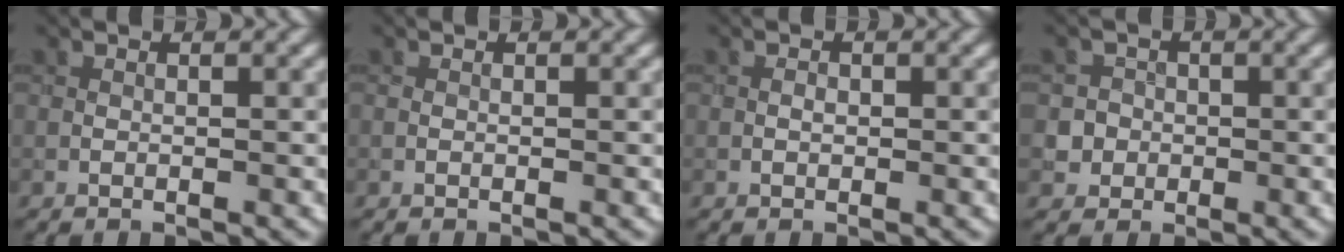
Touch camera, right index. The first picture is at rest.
{"total": 0.0}
{"total": 0.6, "force": [-0.1, 0.3, 0.4], "torque": [-0.007, 0.002, -0.003]}
{"total": 3.0, "force": [-0.8, 2.8, 0.5], "torque": [0.016, 0.007, -0.025]}